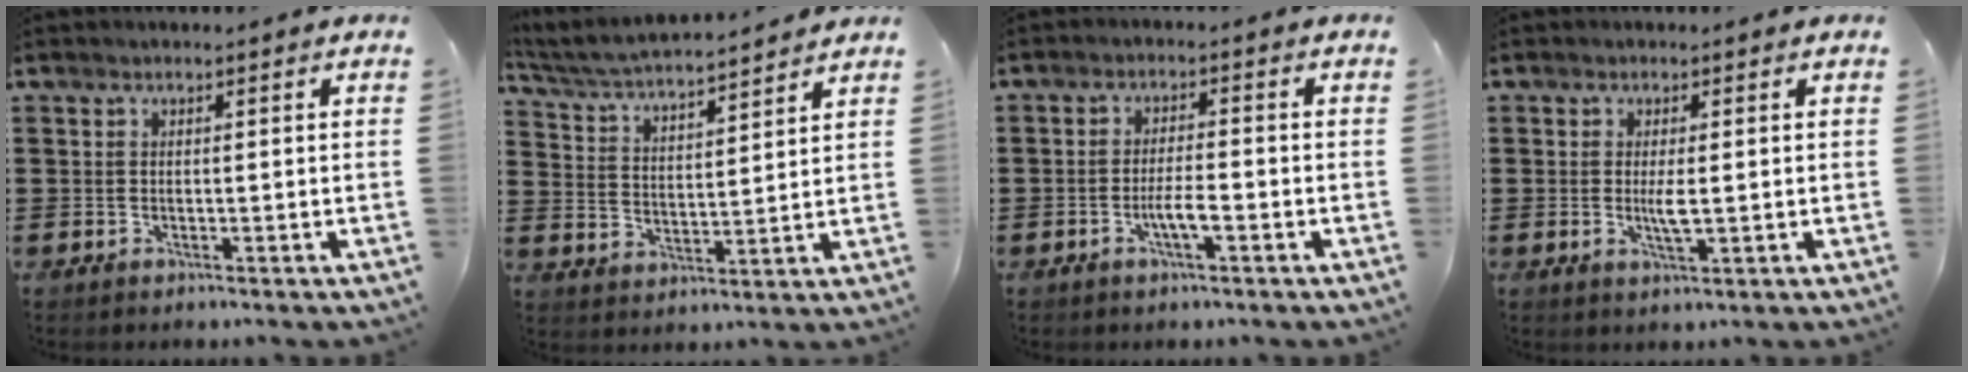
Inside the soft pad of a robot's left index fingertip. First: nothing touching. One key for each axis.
{"total": 4.4, "fx": 4.2, "fy": -0.2, "fz": 1.0, "tx": -0.043, "ty": -0.033, "tz": 0.069}
{"total": 3.8, "fx": -1.4, "fy": 0.8, "fz": 3.5, "tx": -0.066, "ty": 0.001, "tz": -0.027}
{"total": 2.9, "fx": 0.1, "fy": 0.4, "fz": 2.8, "tx": -0.059, "ty": -0.009, "tz": 0.000}